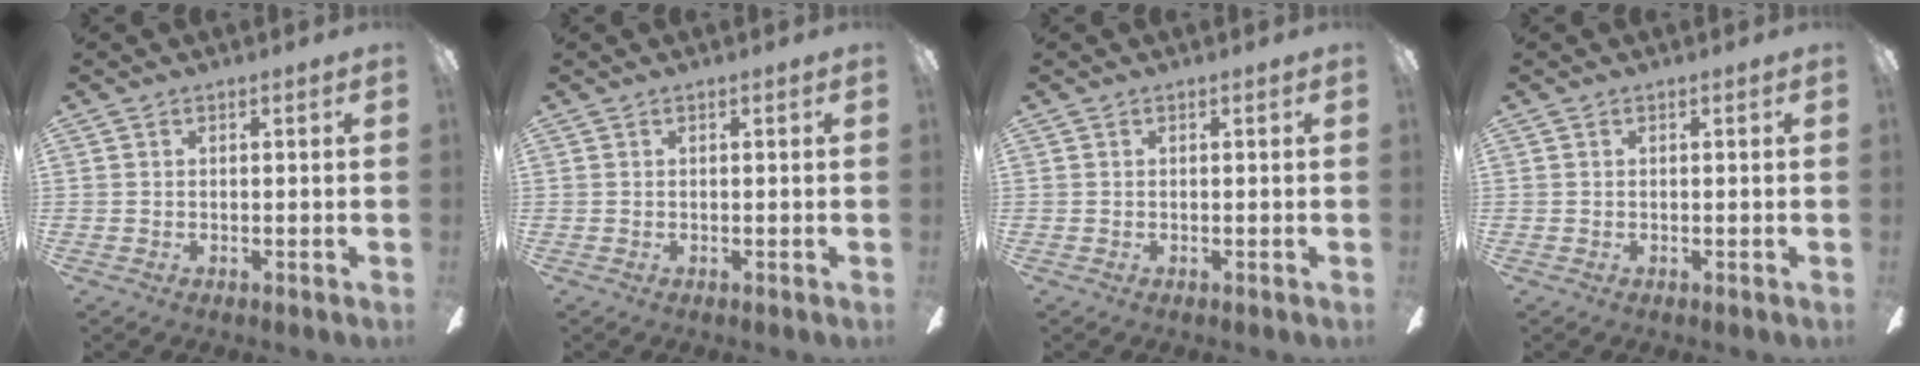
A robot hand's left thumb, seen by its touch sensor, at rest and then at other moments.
{"total": 0.0}
{"total": 0.0}
{"total": 0.0}